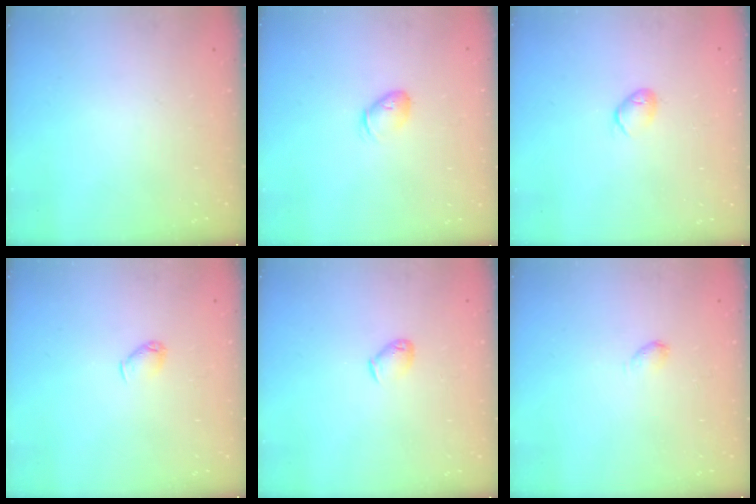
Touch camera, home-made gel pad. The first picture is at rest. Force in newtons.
{"total": 4.9, "press": 4.8, "slide": 1.0}
{"total": 5.6, "press": 5.5, "slide": 1.0}
{"total": 3.8, "press": 3.7, "slide": 0.8}
{"total": 3.9, "press": 3.9, "slide": 0.7}
{"total": 2.9, "press": 2.9, "slide": 0.5}